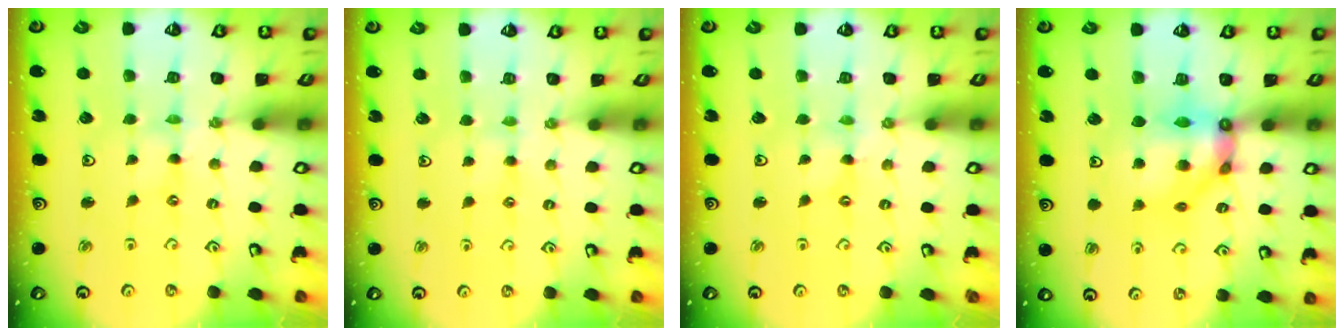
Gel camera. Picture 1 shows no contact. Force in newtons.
{"total": 2.3, "press": 2.3, "slide": 0.4}
{"total": 0.0}
{"total": 10.7, "press": 10.6, "slide": 1.5}